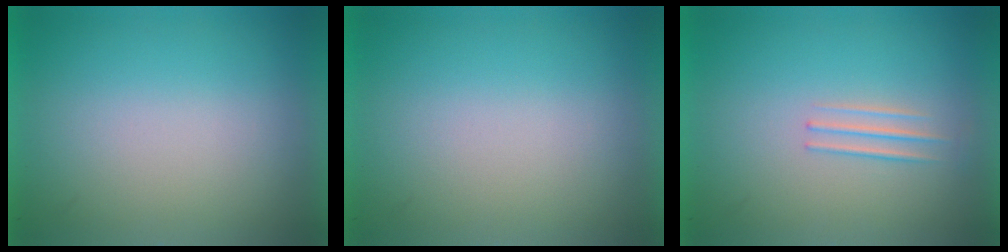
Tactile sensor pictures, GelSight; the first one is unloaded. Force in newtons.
{"total": 0.0}
{"total": 1.3}